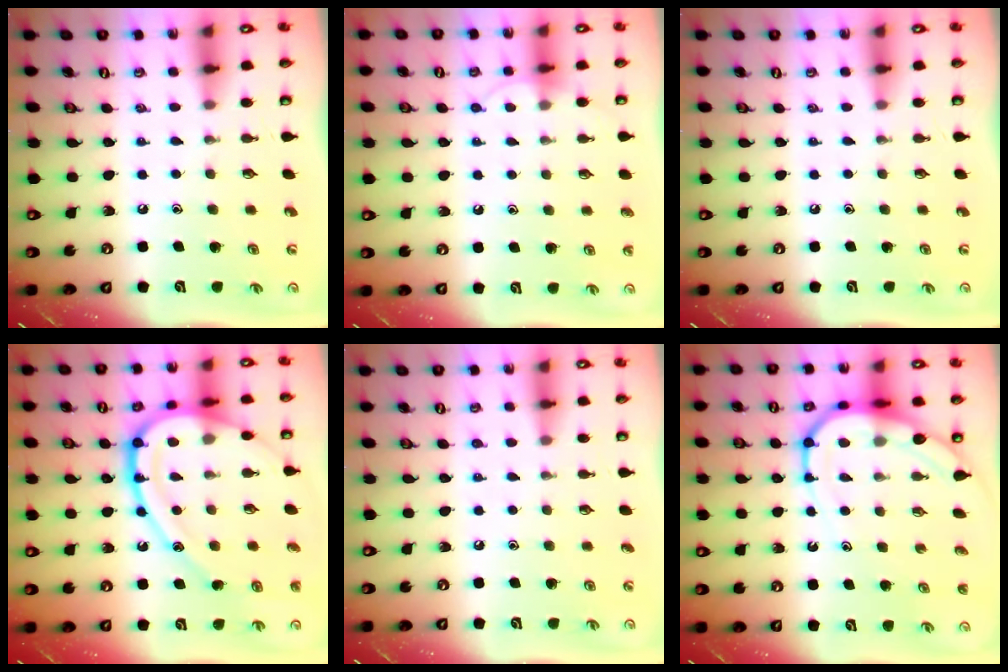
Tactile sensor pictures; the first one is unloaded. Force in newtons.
{"total": 4.3, "press": 4.2, "slide": 0.4}
{"total": 0.0}
{"total": 21.7, "press": 21.6, "slide": 1.7}
{"total": 3.6, "press": 3.6, "slide": 0.4}
{"total": 10.2, "press": 10.2, "slide": 1.0}